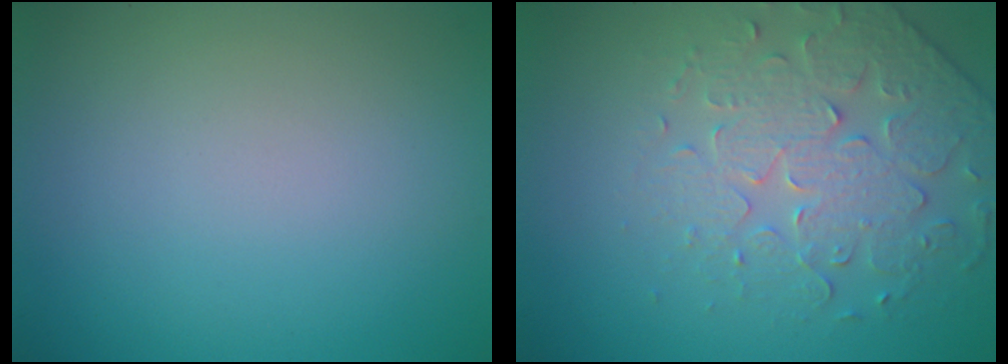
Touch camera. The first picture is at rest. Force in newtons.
{"total": 4.3, "press": 4.0, "slide": 1.8}